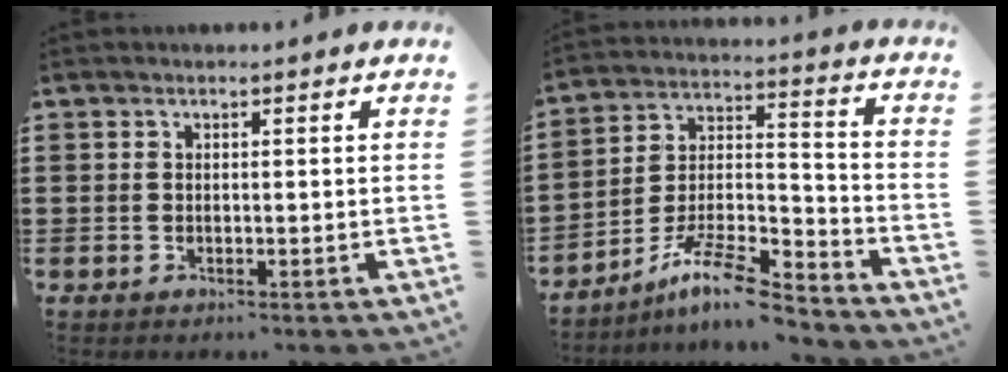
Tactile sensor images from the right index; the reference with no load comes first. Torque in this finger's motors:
{"motor_torque": [0.37, 0.69, -0.25, -0.21]}